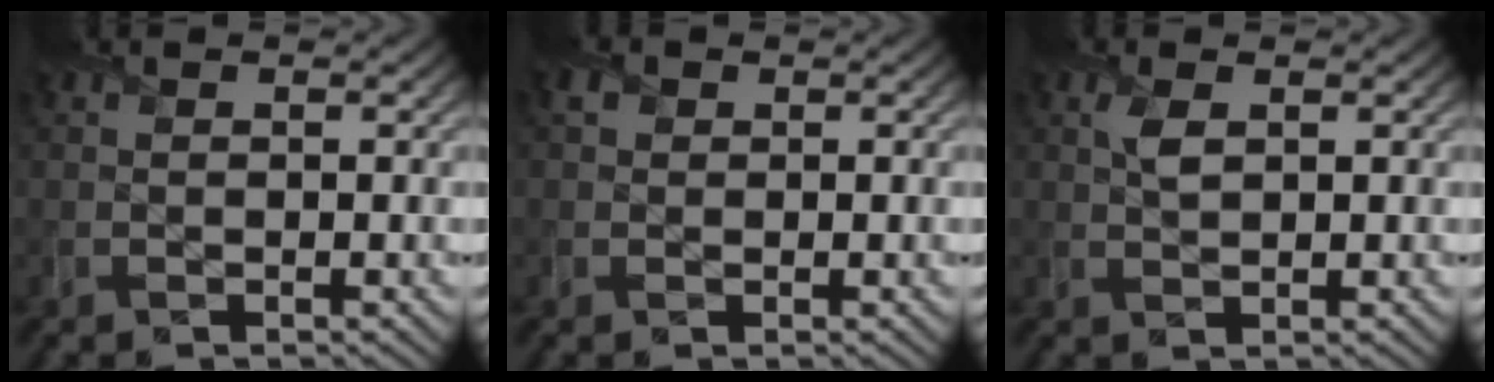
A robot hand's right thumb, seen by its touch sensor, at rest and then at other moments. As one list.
[{"total": 1.3, "force": [0.3, 1.2, 0.4], "torque": [-0.007, -0.001, 0.002]}, {"total": 1.9, "force": [0.7, 0.8, 1.5], "torque": [-0.036, 0.002, 0.016]}]